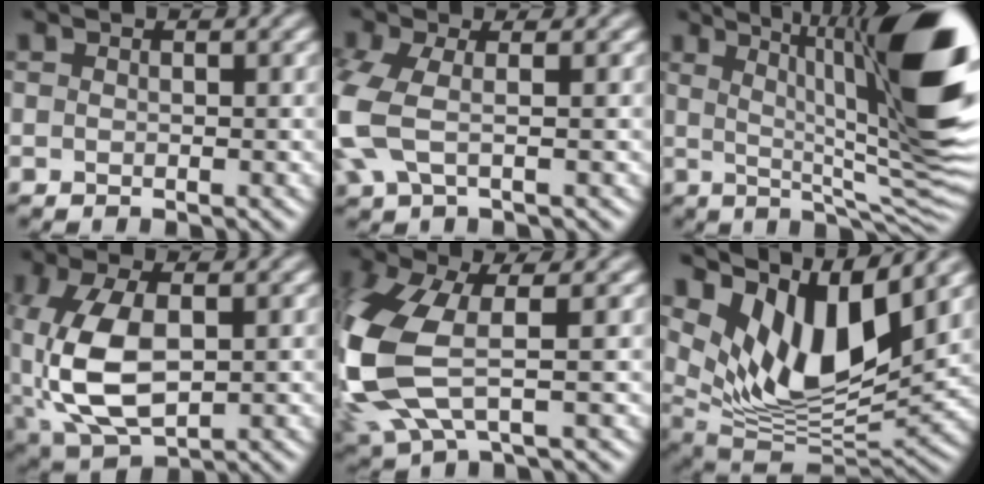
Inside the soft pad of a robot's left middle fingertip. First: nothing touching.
{"total": 4.6, "force": [-0.7, 2.2, 4.0], "torque": [-0.117, 0.006, -0.019]}
{"total": 14.2, "force": [3.3, 2.6, 13.6], "torque": [-0.182, 0.005, 0.051]}
{"total": 9.5, "force": [-0.9, 5.4, 7.7], "torque": [-0.186, -0.010, -0.008]}
{"total": 10.4, "force": [-0.5, 5.2, 8.9], "torque": [-0.260, -0.025, -0.008]}
{"total": 10.8, "force": [5.9, 4.1, 8.0], "torque": [-0.148, -0.009, 0.113]}